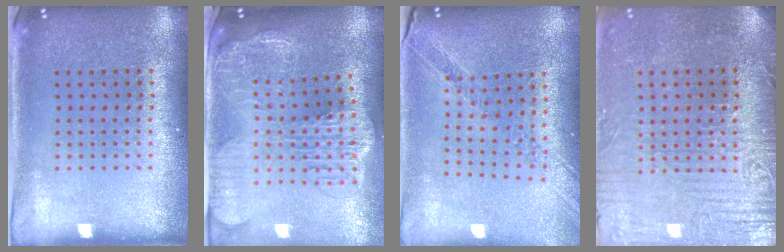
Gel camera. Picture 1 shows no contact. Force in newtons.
{"total": 3.5, "press": 2.8, "slide": 2.1}
{"total": 1.1, "press": 1.1, "slide": 0.2}
{"total": 4.1, "press": 3.8, "slide": 1.6}